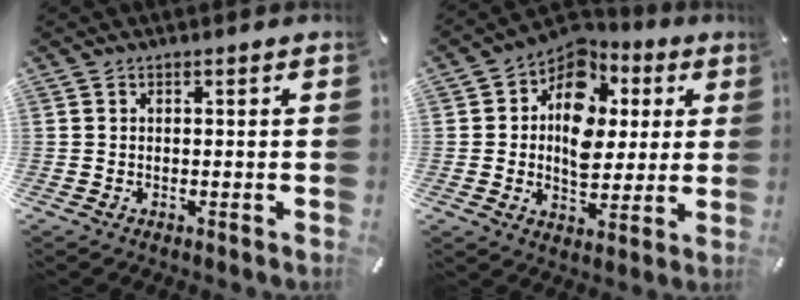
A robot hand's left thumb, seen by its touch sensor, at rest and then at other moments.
{"total": 12.4, "force": [2.2, 9.7, 7.5], "torque": [-0.128, -0.017, 0.042]}